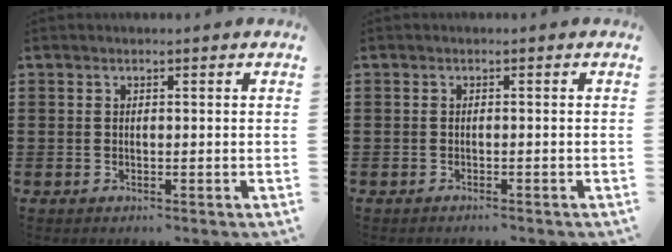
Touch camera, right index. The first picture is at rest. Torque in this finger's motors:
{"motor_torque": [1.22, 0.92, 0.00, -0.02]}